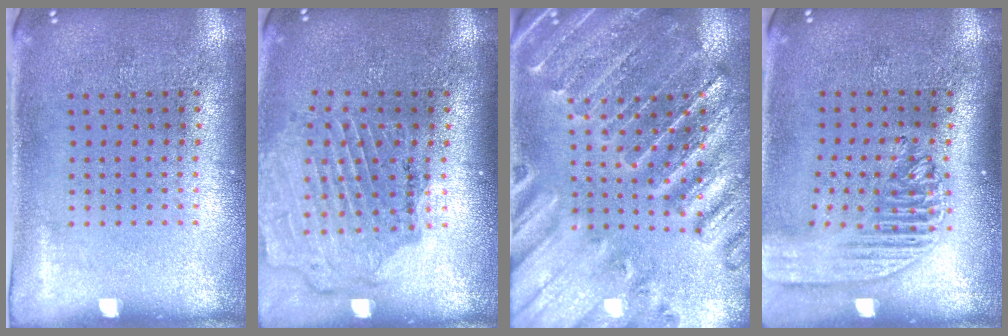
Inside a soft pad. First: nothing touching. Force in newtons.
{"total": 1.6, "press": 1.6, "slide": 0.0}
{"total": 2.0, "press": 2.0, "slide": 0.1}
{"total": 2.0, "press": 1.7, "slide": 1.1}